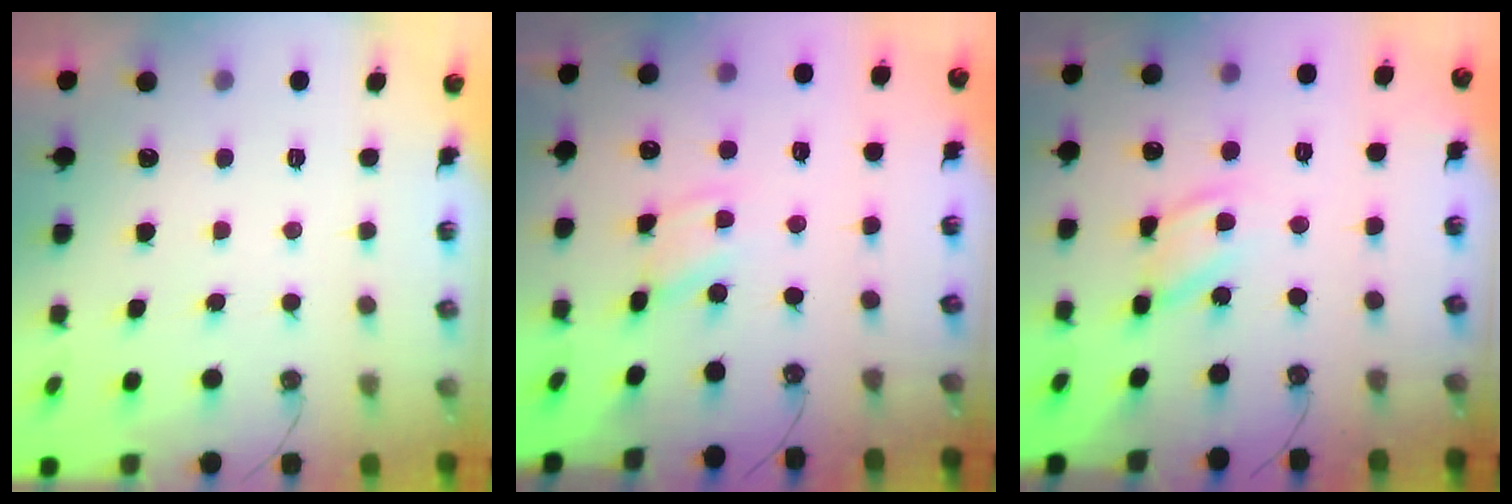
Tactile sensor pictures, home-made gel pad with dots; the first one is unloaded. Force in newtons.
{"total": 1.5, "press": 1.5, "slide": 0.0}
{"total": 10.8, "press": 10.8, "slide": 1.2}